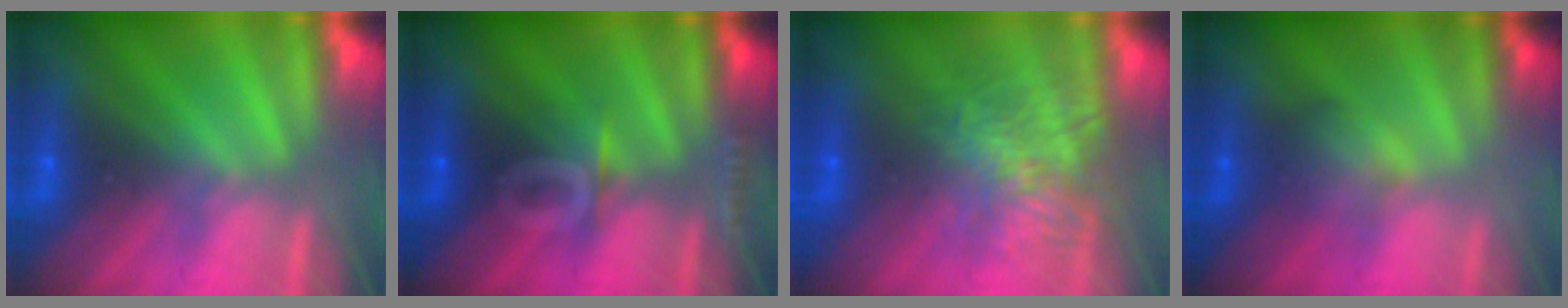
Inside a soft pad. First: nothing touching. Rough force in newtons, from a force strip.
{"total": 3.3}
{"total": 7.3}
{"total": 2.0}